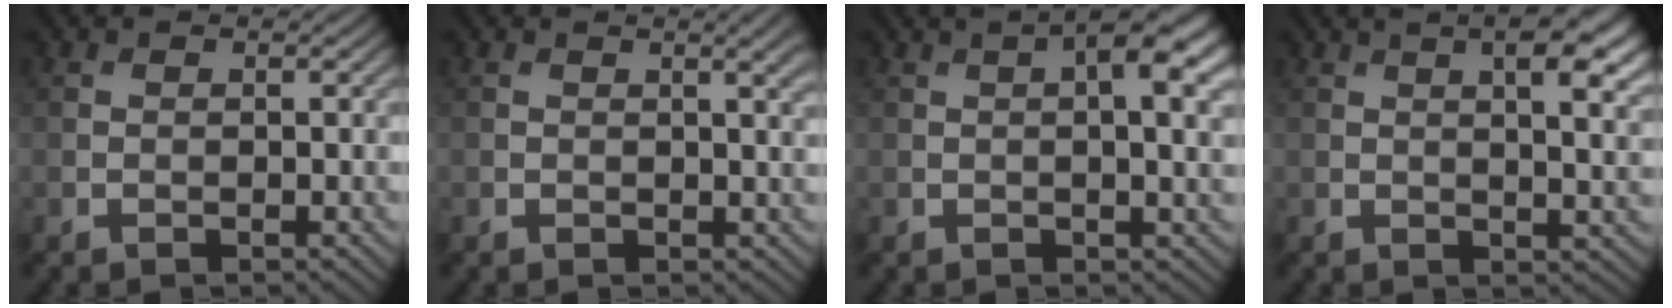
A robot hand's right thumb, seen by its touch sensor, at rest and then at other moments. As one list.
[{"total": 2.5, "force": [1.1, 0.5, 2.1], "torque": [-0.023, 0.001, 0.015]}, {"total": 6.5, "force": [2.1, 1.9, 5.9], "torque": [-0.089, 0.008, 0.030]}, {"total": 8.1, "force": [3.5, 2.6, 6.9], "torque": [-0.092, 0.017, 0.047]}]